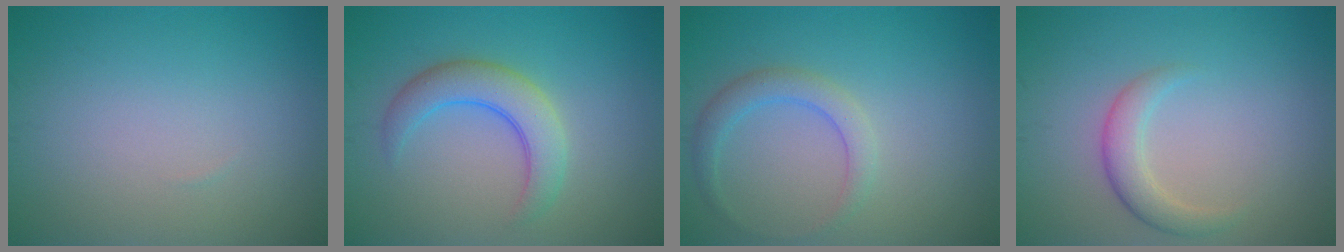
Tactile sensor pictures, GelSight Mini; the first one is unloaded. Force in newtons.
{"total": 4.2, "press": 4.2, "slide": 0.1}
{"total": 2.4, "press": 2.4, "slide": 0.1}
{"total": 2.4, "press": 2.4, "slide": 0.1}